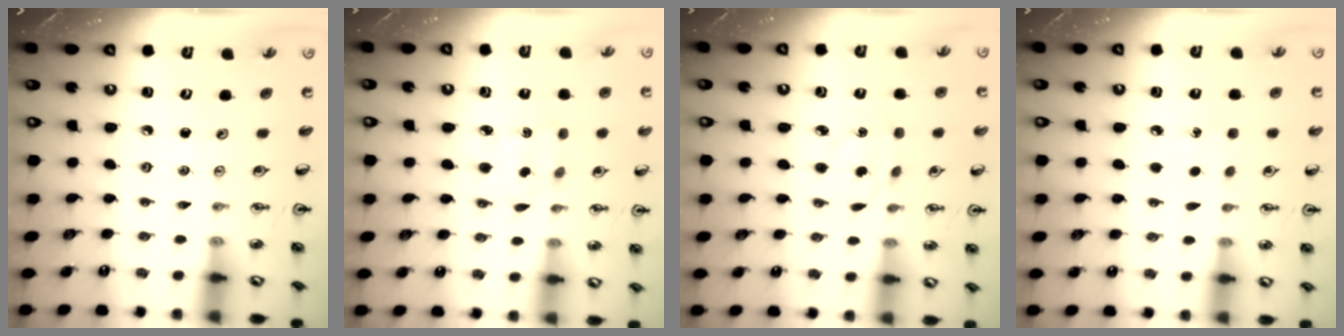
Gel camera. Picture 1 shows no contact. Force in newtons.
{"total": 2.0, "press": 2.0, "slide": 0.2}
{"total": 3.3, "press": 3.3, "slide": 0.4}
{"total": 4.2, "press": 4.2, "slide": 0.5}